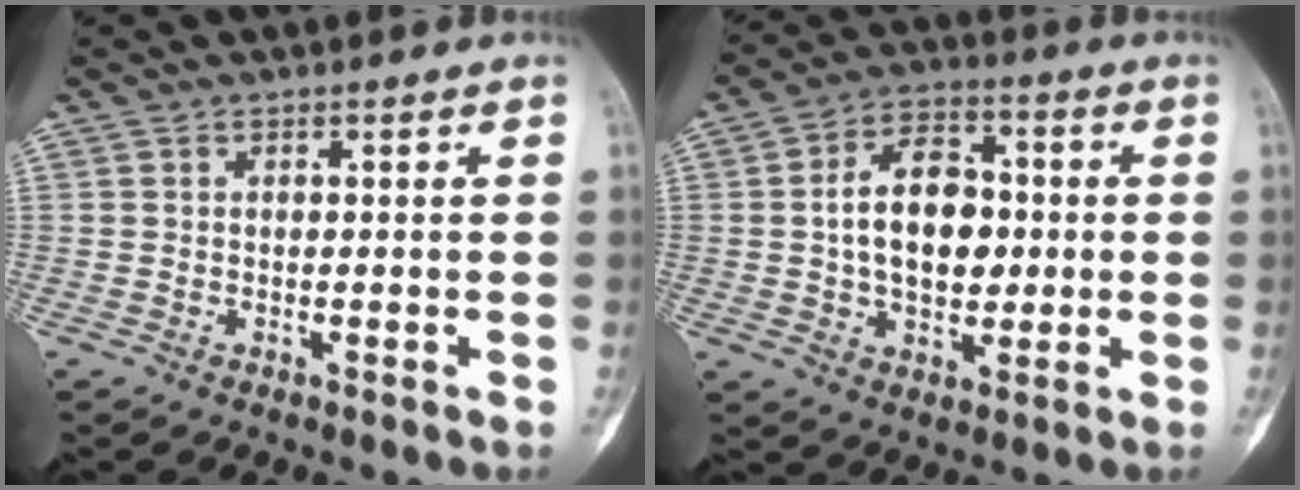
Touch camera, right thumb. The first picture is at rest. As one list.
[{"total": 13.6, "force": [0.2, 8.9, 10.3], "torque": [-0.144, 0.017, 0.003]}]